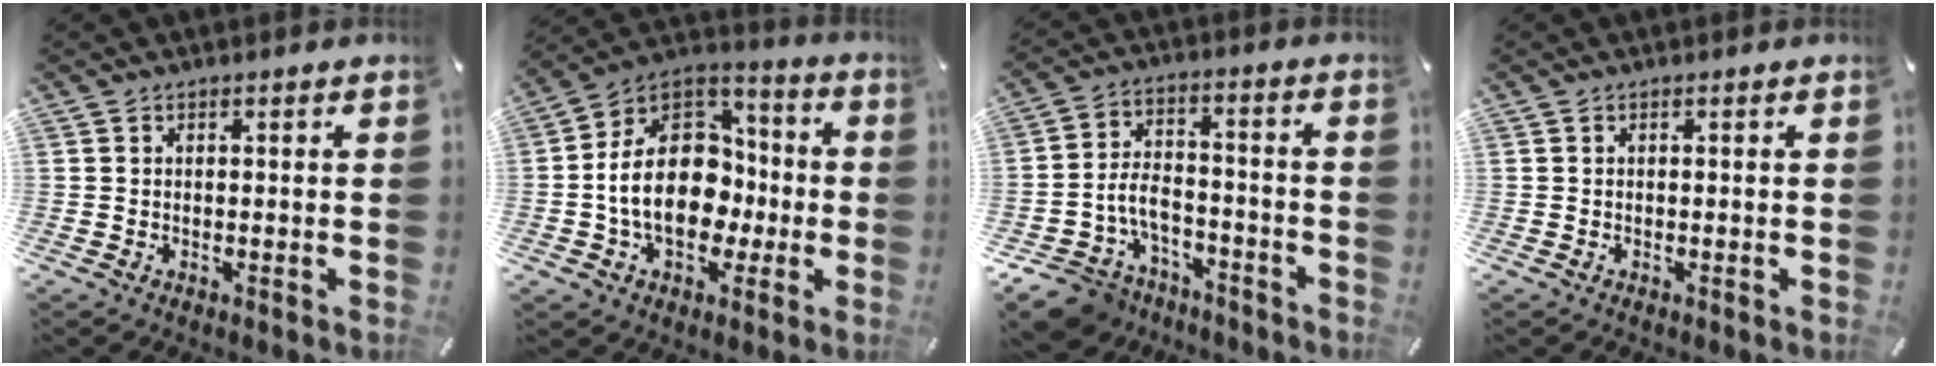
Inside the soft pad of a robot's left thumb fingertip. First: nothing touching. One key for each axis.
{"total": 17.9, "fx": -2.9, "fy": 13.4, "fz": 11.5, "tx": -0.223, "ty": 0.007, "tz": -0.051}
{"total": 9.4, "fx": -5.5, "fy": 6.5, "fz": 3.9, "tx": -0.082, "ty": 0.028, "tz": -0.102}
{"total": 0.0}